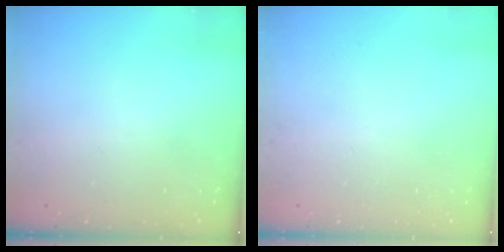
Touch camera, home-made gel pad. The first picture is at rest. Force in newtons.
{"total": 0.0}